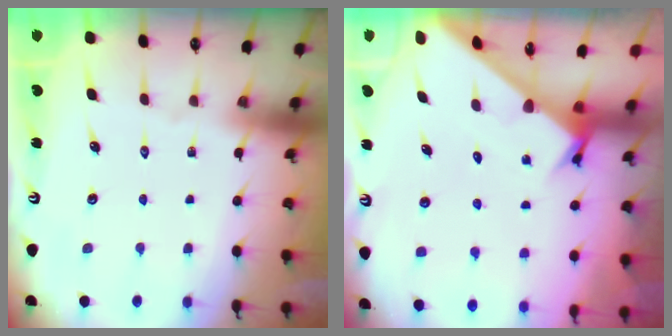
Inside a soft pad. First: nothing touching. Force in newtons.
{"total": 2.3, "press": 2.3, "slide": 0.1}